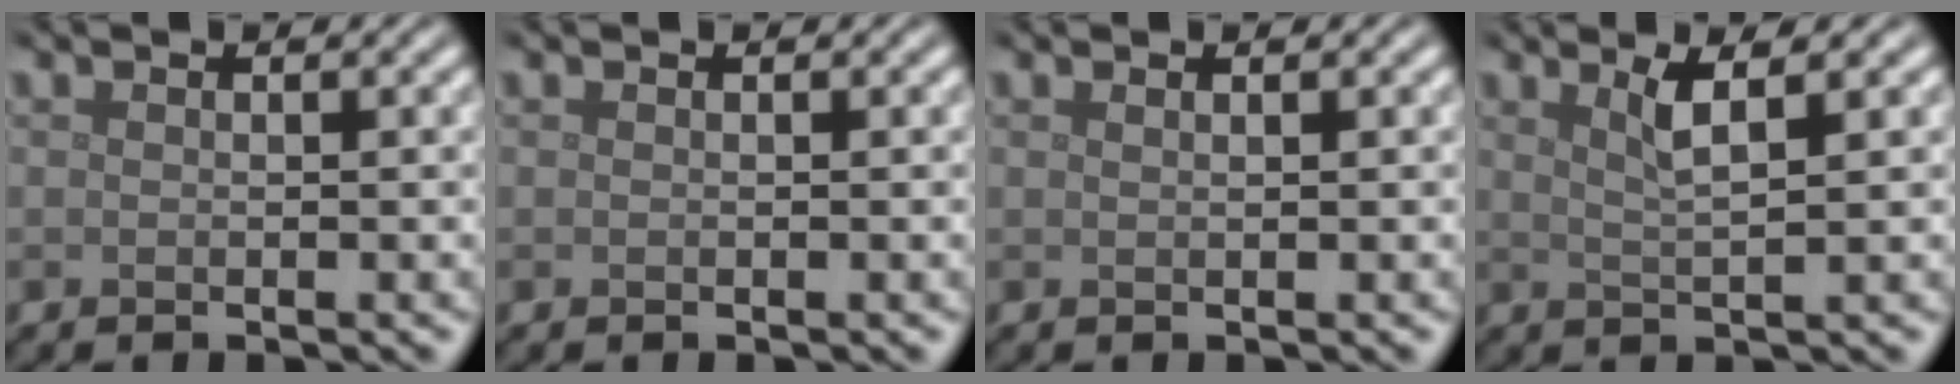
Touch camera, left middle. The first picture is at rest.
{"total": 0.0}
{"total": 0.5, "force": [0.3, 0.2, 0.4], "torque": [0.001, 0.000, 0.001]}
{"total": 2.4, "force": [1.2, 0.5, 2.1], "torque": [-0.032, 0.002, 0.019]}